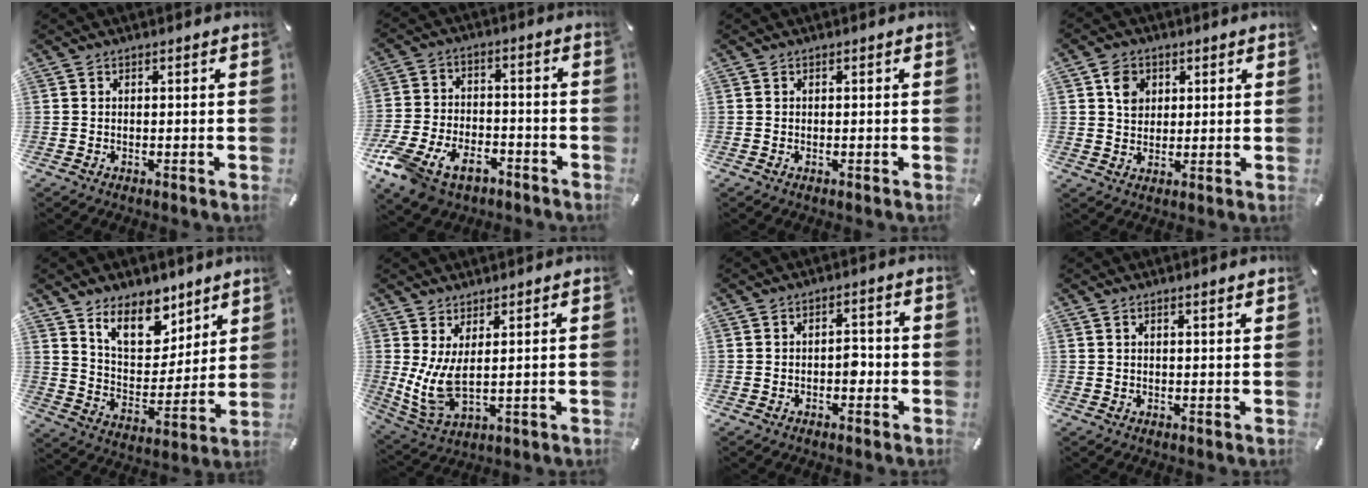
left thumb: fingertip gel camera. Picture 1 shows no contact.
{"total": 11.5, "force": [-6.9, 7.0, 5.9], "torque": [-0.127, 0.036, -0.128]}
{"total": 0.0}
{"total": 5.5, "force": [1.9, 4.7, 2.1], "torque": [-0.029, 0.001, 0.032]}
{"total": 12.9, "force": [9.7, 7.2, 4.7], "torque": [-0.075, -0.070, 0.182]}
{"total": 7.8, "force": [1.9, 3.3, 6.8], "torque": [-0.163, -0.029, 0.039]}
{"total": 2.7, "force": [-0.7, 1.7, 1.9], "torque": [-0.028, 0.004, -0.017]}
{"total": 1.3, "force": [1.1, 0.0, 0.8], "torque": [-0.016, -0.002, 0.019]}